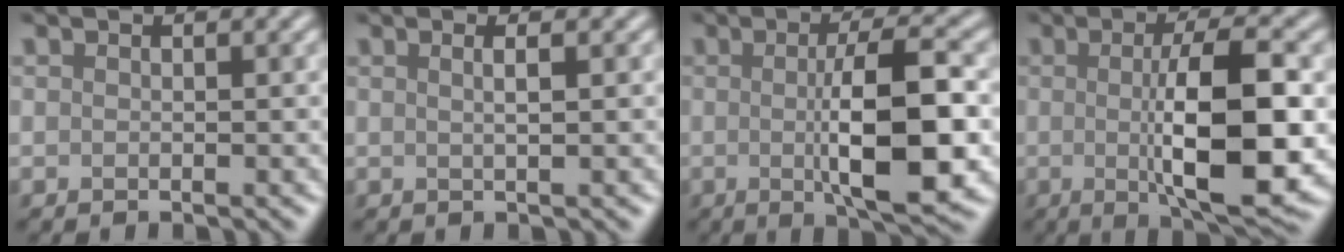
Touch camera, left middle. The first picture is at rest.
{"total": 2.0, "force": [0.6, 0.8, 1.8], "torque": [-0.013, 0.001, -0.010]}
{"total": 8.8, "force": [-0.5, 2.1, 8.5], "torque": [-0.126, -0.004, -0.006]}
{"total": 10.1, "force": [-0.5, 2.6, 9.7], "torque": [-0.142, -0.008, -0.005]}